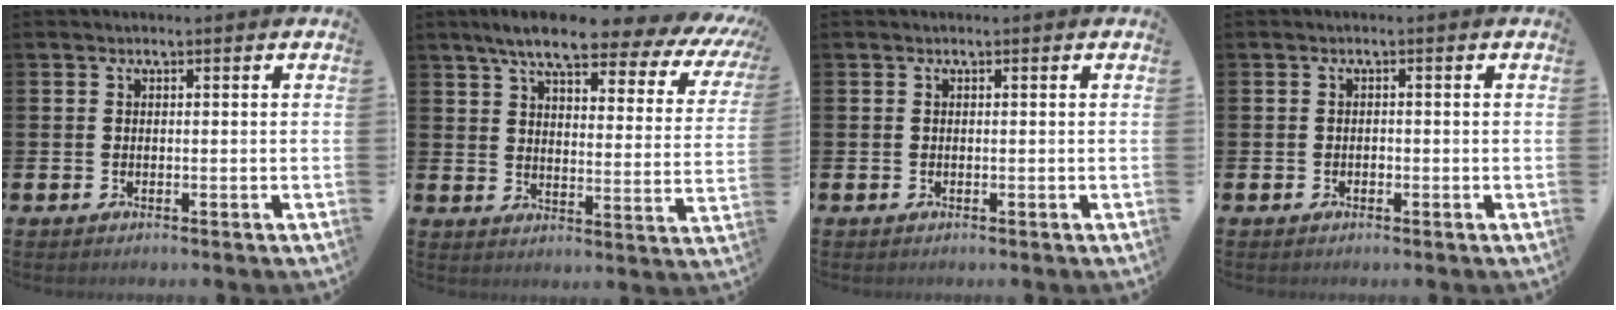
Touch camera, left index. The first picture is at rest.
{"total": 8.8, "force": [7.2, 1.5, 4.8], "torque": [-0.110, -0.042, 0.117]}
{"total": 0.0}
{"total": 0.7, "force": [-0.3, 0.5, 0.2], "torque": [-0.005, 0.002, -0.008]}